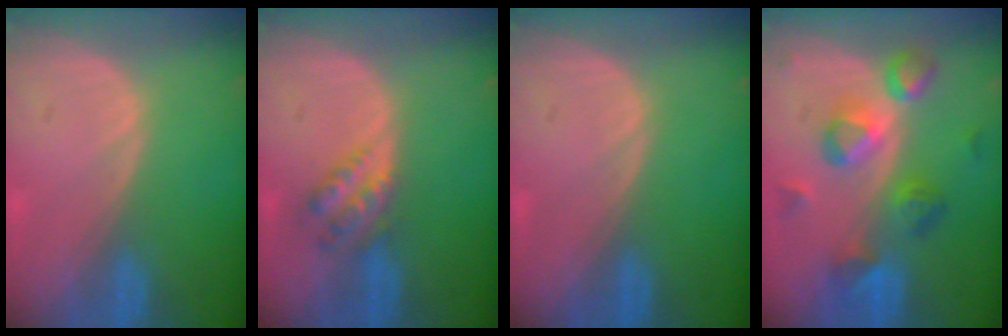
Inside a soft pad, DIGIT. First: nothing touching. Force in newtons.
{"total": 4.5, "press": 4.0, "slide": 2.0}
{"total": 0.0}
{"total": 7.9, "press": 7.8, "slide": 1.1}